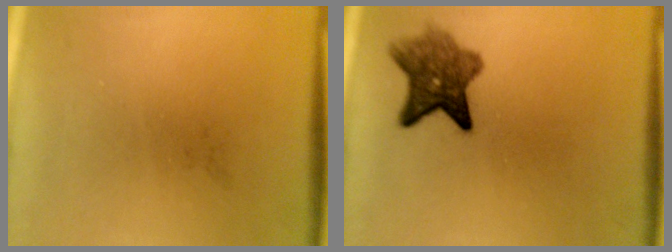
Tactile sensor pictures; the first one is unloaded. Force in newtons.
{"total": 6.8}